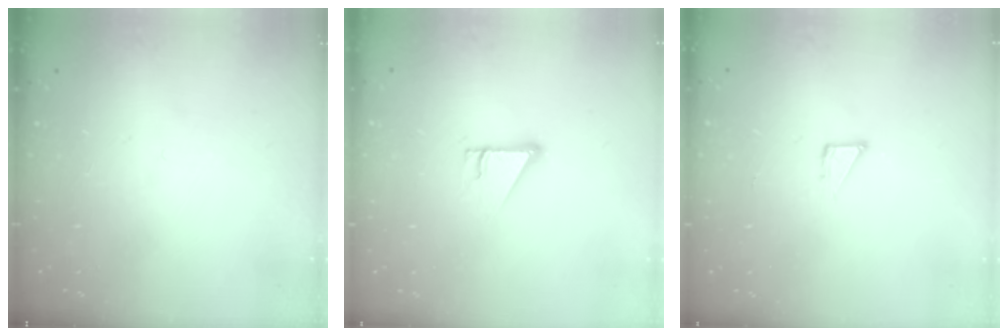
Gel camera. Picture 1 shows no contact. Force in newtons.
{"total": 2.7, "press": 2.7, "slide": 0.0}
{"total": 2.7, "press": 2.7, "slide": 0.2}